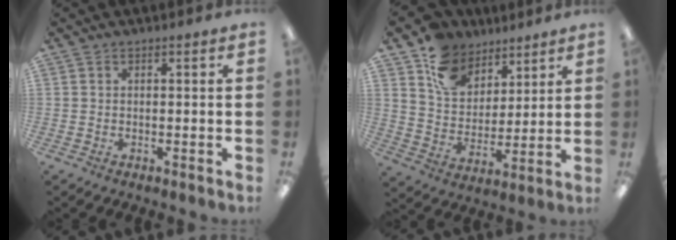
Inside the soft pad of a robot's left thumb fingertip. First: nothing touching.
{"total": 13.0, "force": [8.9, 8.6, 4.1], "torque": [-0.092, -0.044, 0.175]}